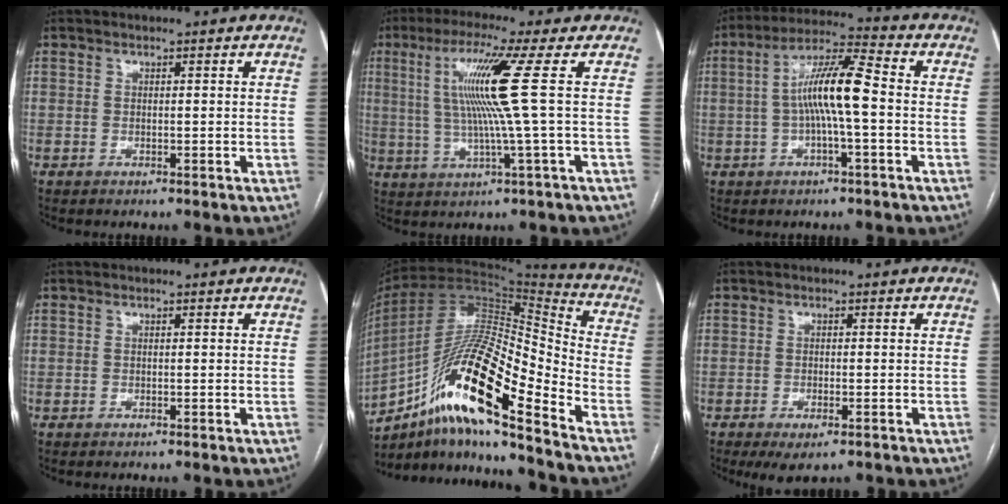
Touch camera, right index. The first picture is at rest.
{"total": 10.7, "force": [2.0, -2.4, 10.2], "torque": [-0.194, 0.007, 0.041]}
{"total": 9.8, "force": [-0.6, 0.9, 9.7], "torque": [-0.181, 0.022, -0.018]}
{"total": 0.0}
{"total": 20.6, "force": [-11.6, 2.8, 16.9], "torque": [-0.323, -0.003, -0.204]}
{"total": 4.2, "force": [-2.7, 1.5, 2.9], "torque": [-0.046, -0.006, -0.035]}